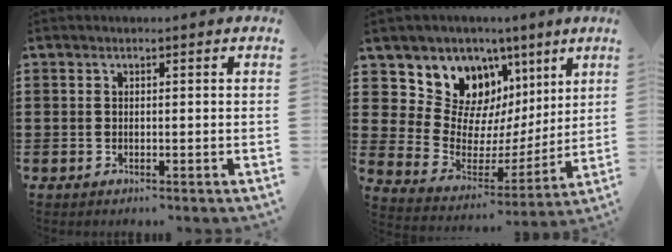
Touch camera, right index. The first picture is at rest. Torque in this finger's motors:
{"motor_torque": [1.31, 0.83, 0.36, 0.08]}